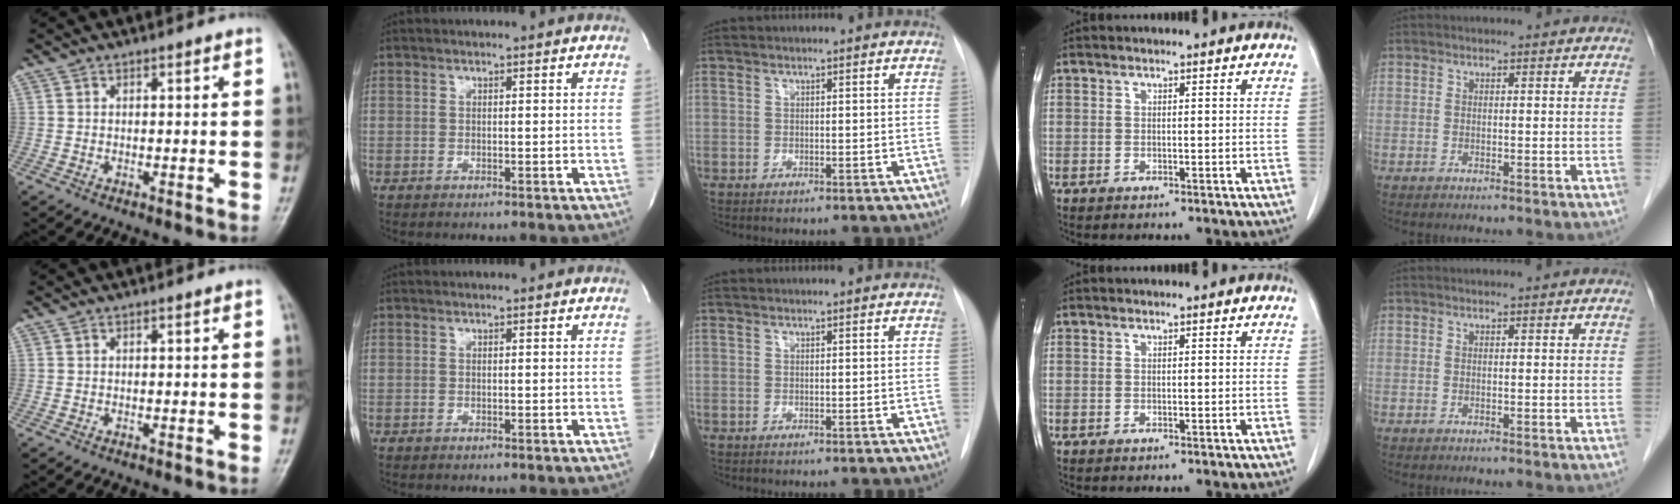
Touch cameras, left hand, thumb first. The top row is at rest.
{}